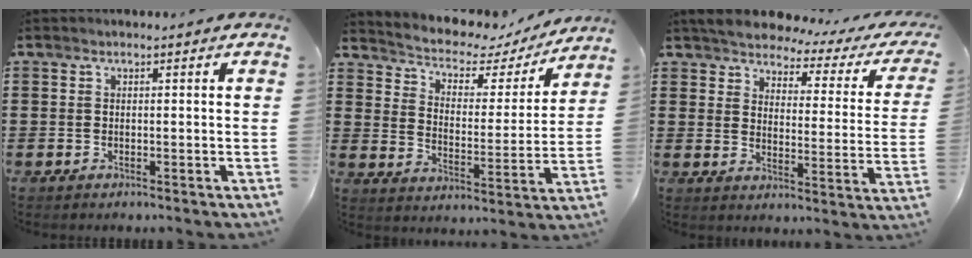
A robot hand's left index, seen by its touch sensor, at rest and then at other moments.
{"total": 3.9, "force": [3.4, 1.5, 1.3], "torque": [-0.047, -0.030, 0.049]}
{"total": 3.7, "force": [3.6, 0.3, 1.1], "torque": [-0.047, -0.031, 0.055]}